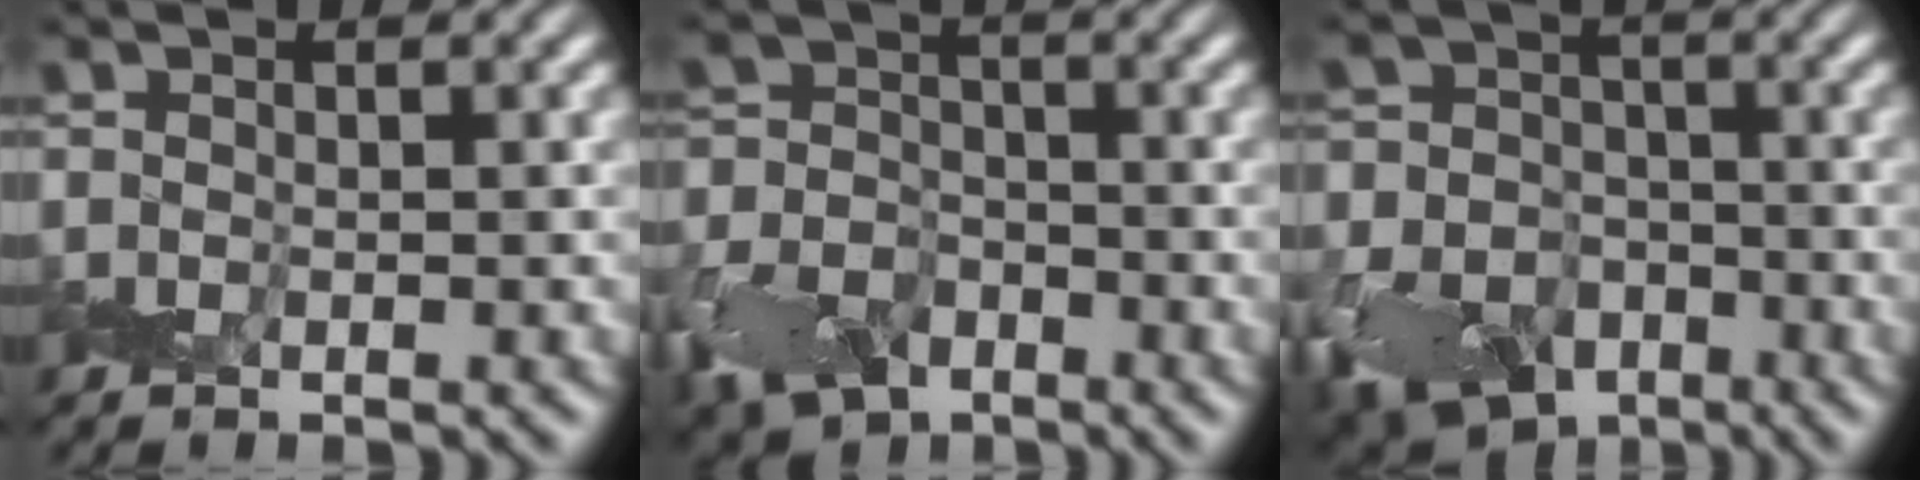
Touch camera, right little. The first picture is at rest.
{"total": 7.2, "force": [-4.5, 4.8, 3.2], "torque": [-0.062, -0.014, -0.091]}
{"total": 12.4, "force": [-7.7, 8.8, 4.3], "torque": [-0.079, -0.046, -0.133]}